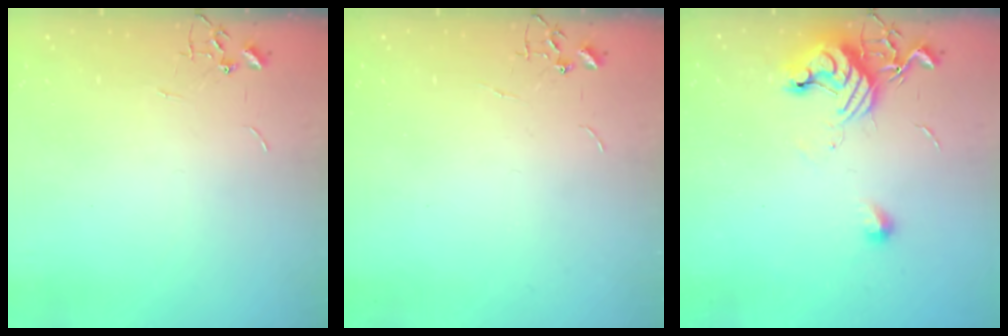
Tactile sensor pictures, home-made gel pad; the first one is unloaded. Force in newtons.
{"total": 0.0}
{"total": 11.6, "press": 11.6, "slide": 0.5}